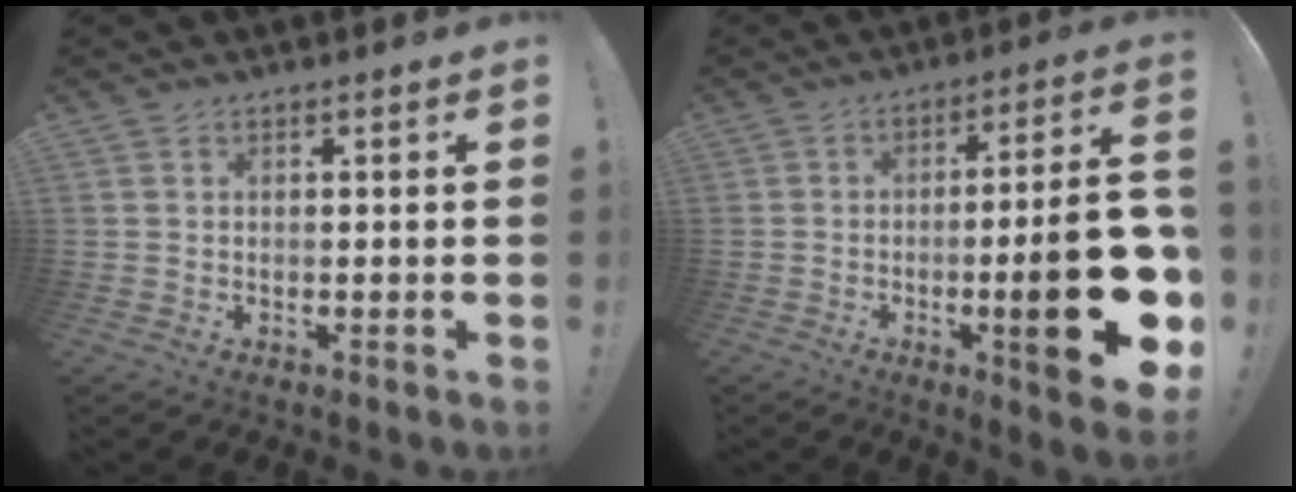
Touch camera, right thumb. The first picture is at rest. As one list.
[{"total": 21.9, "force": [-5.3, 4.7, 20.7], "torque": [-0.306, 0.013, -0.074]}]